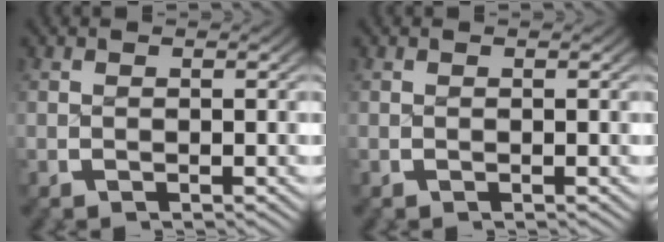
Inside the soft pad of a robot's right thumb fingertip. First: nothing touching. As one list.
[{"total": 0.0}]